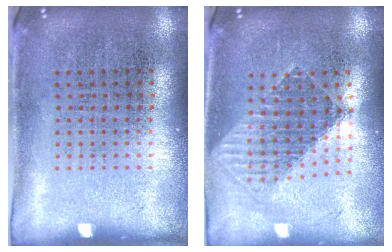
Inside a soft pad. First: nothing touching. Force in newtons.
{"total": 1.6, "press": 1.4, "slide": 0.9}